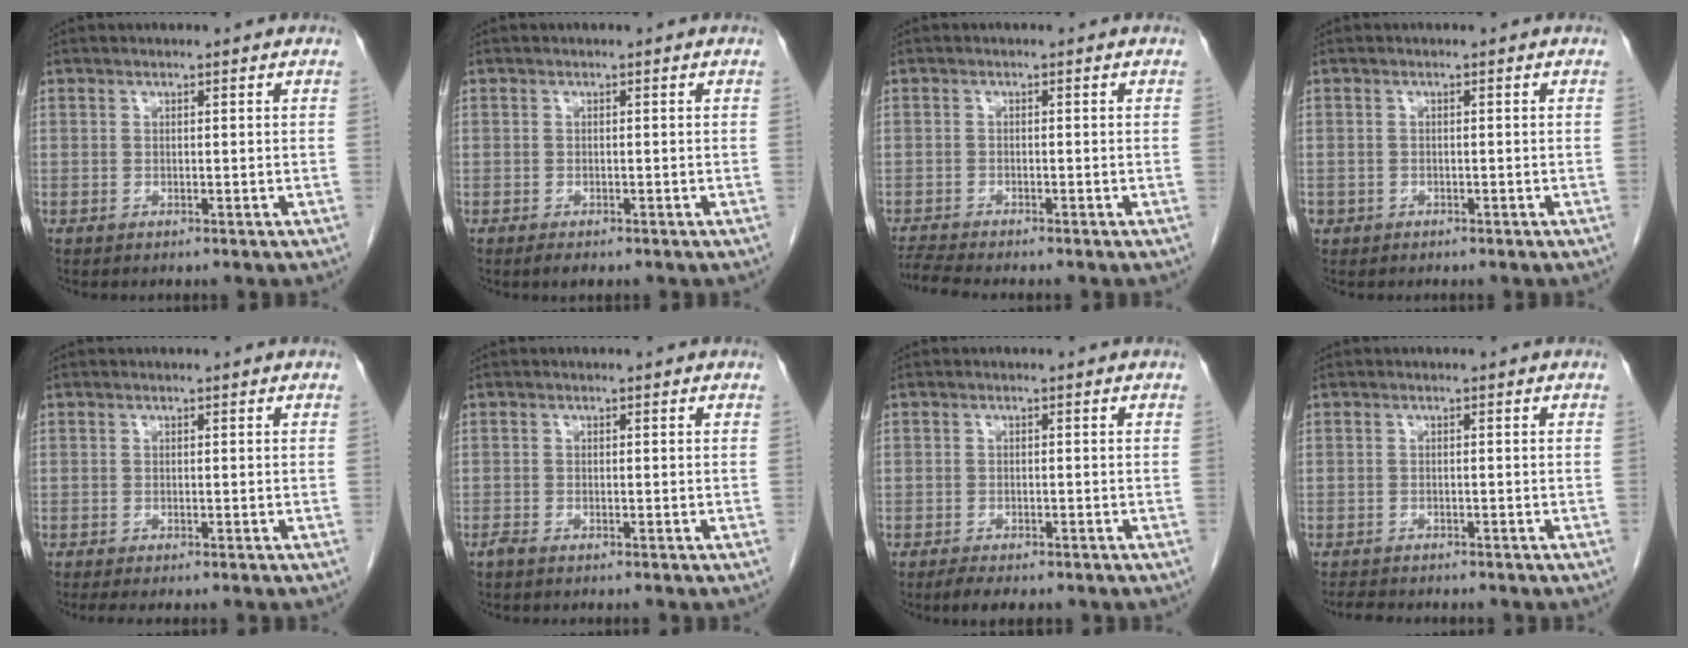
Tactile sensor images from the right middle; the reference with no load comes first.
{"total": 1.4, "force": [-1.0, 0.6, 0.8], "torque": [-0.017, -0.002, -0.013]}
{"total": 3.7, "force": [-3.5, -0.7, 1.0], "torque": [-0.024, -0.014, -0.062]}
{"total": 1.0, "force": [-0.6, 0.8, 0.1], "torque": [-0.010, 0.003, -0.007]}
{"total": 3.4, "force": [-2.9, 0.3, 1.8], "torque": [-0.019, -0.006, -0.037]}
{"total": 1.4, "force": [-1.2, 0.1, 0.7], "torque": [-0.016, -0.002, -0.021]}
{"total": 3.6, "force": [-2.8, 1.2, 1.8], "torque": [-0.032, -0.007, -0.041]}
{"total": 4.7, "force": [-4.2, 1.2, 1.7], "torque": [-0.030, -0.009, -0.062]}